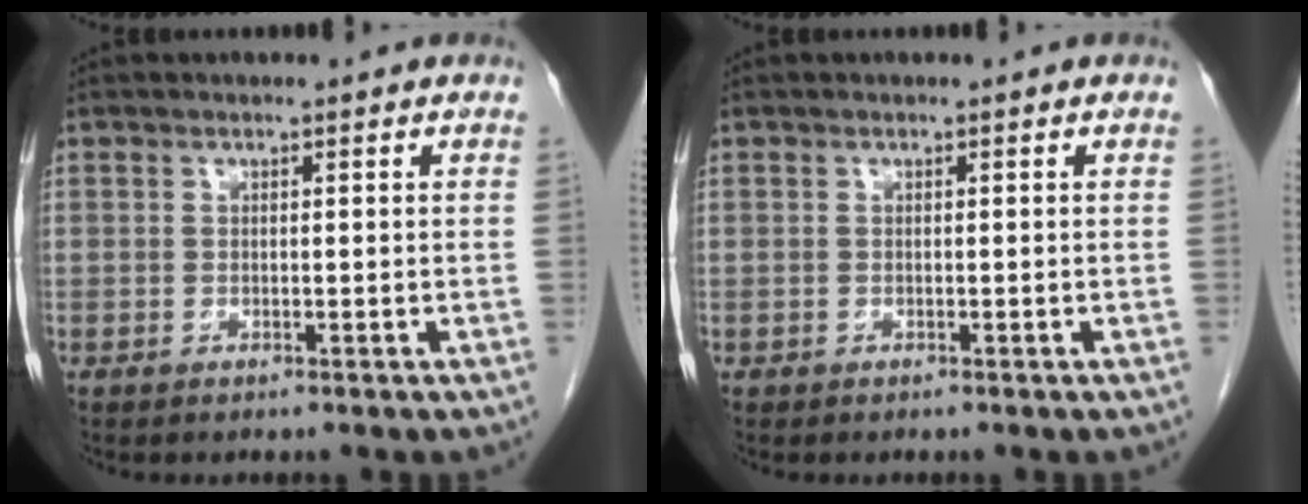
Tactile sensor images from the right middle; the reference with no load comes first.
{"total": 0.0}